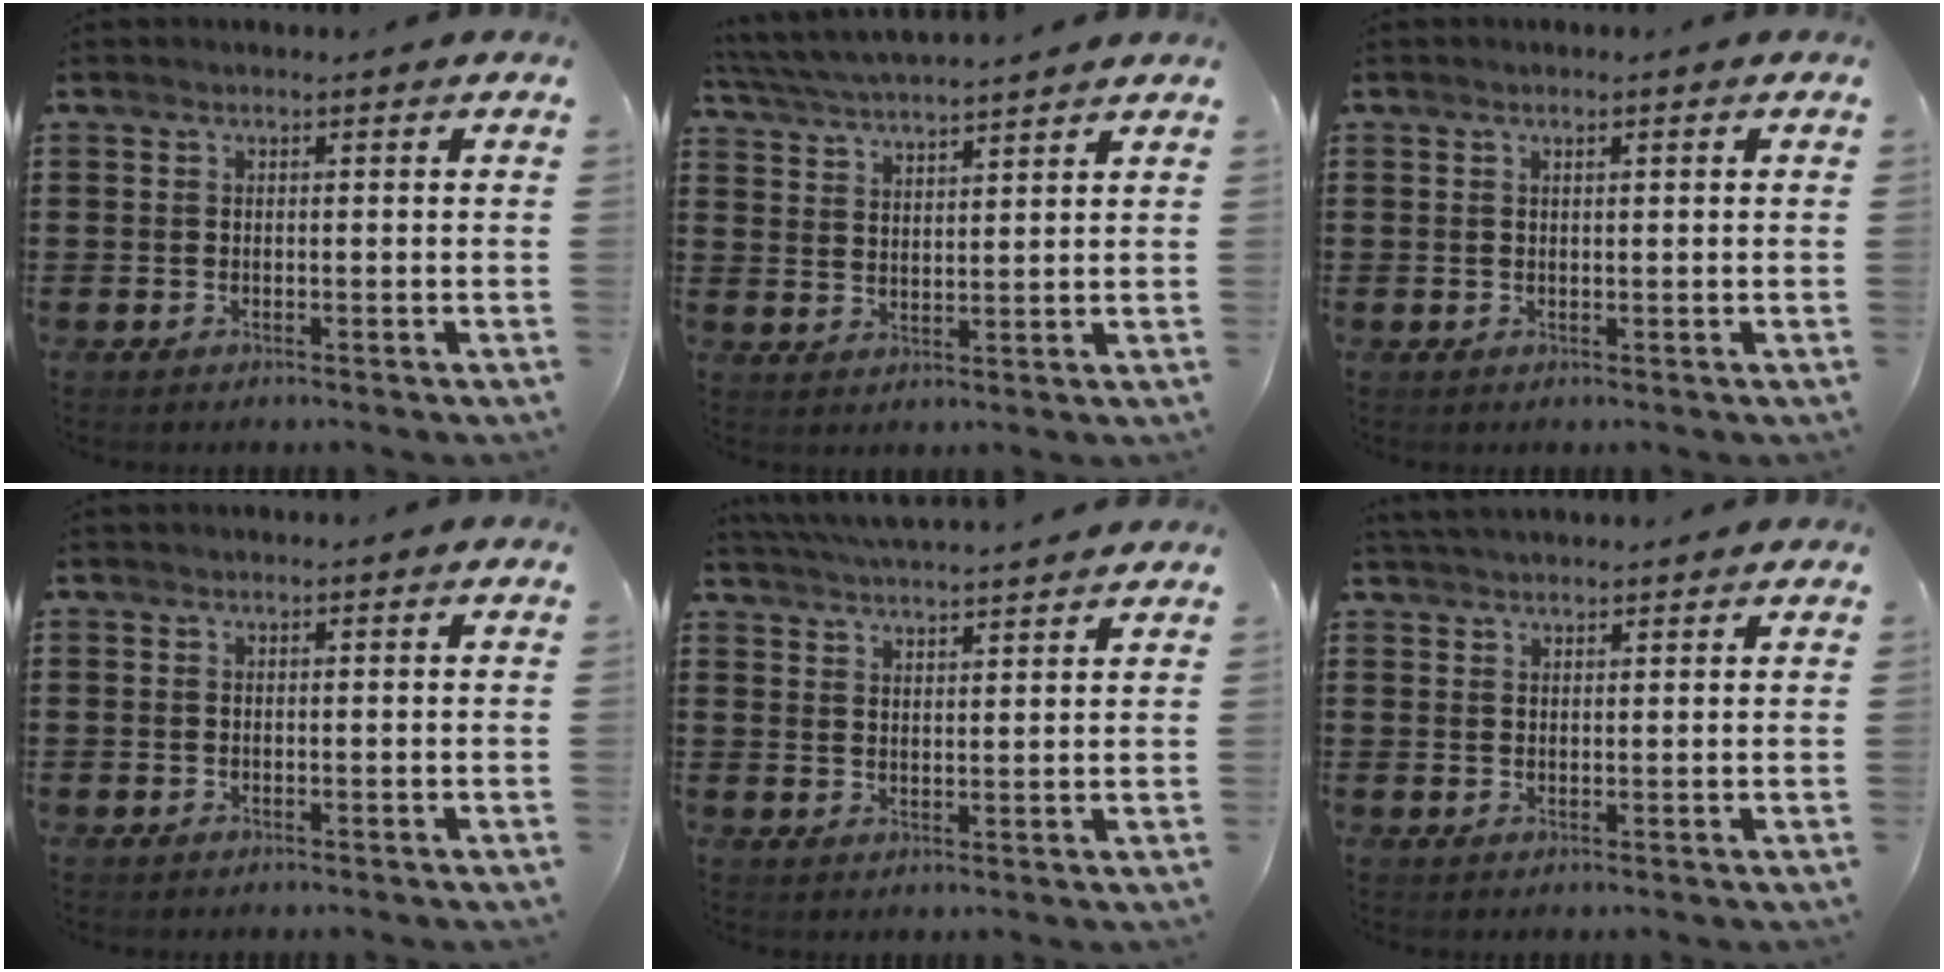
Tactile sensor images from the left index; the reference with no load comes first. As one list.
[{"total": 4.8, "force": [4.6, -0.2, 1.0], "torque": [-0.038, -0.021, 0.082]}, {"total": 0.8, "force": [0.3, 0.1, 0.7], "torque": [-0.014, 0.000, 0.006]}, {"total": 0.0}, {"total": 4.3, "force": [4.2, -0.4, 0.5], "torque": [-0.026, -0.021, 0.074]}, {"total": 2.1, "force": [2.1, 0.2, 0.3], "torque": [-0.011, 0.001, 0.041]}]